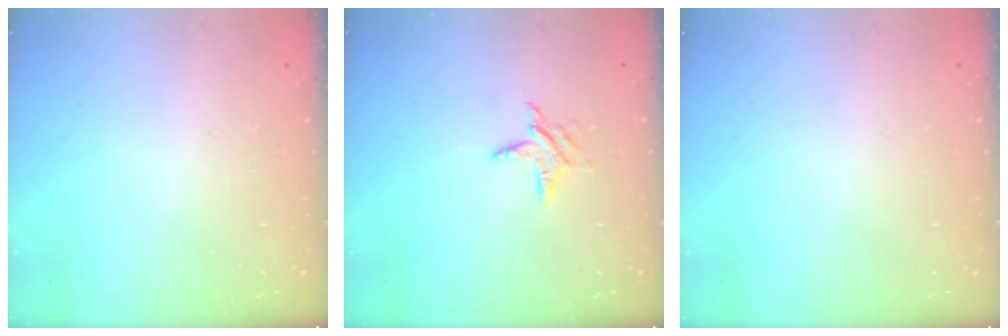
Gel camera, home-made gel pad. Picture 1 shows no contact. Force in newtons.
{"total": 5.6, "press": 5.6, "slide": 0.4}
{"total": 0.0}